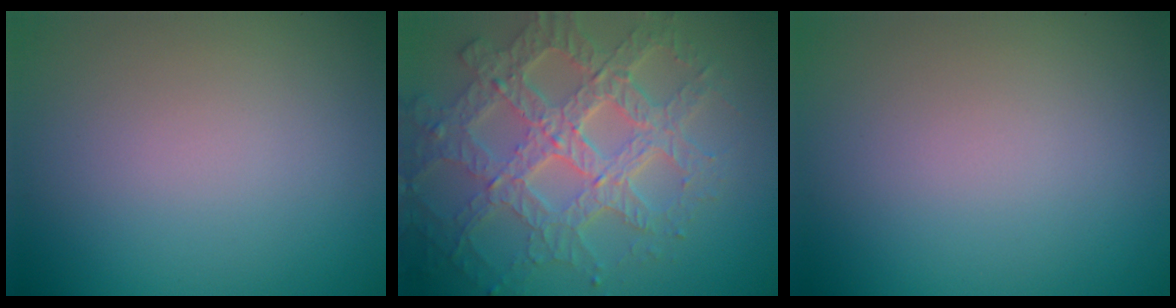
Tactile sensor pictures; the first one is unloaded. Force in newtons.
{"total": 7.8, "press": 6.1, "slide": 4.9}
{"total": 0.0}